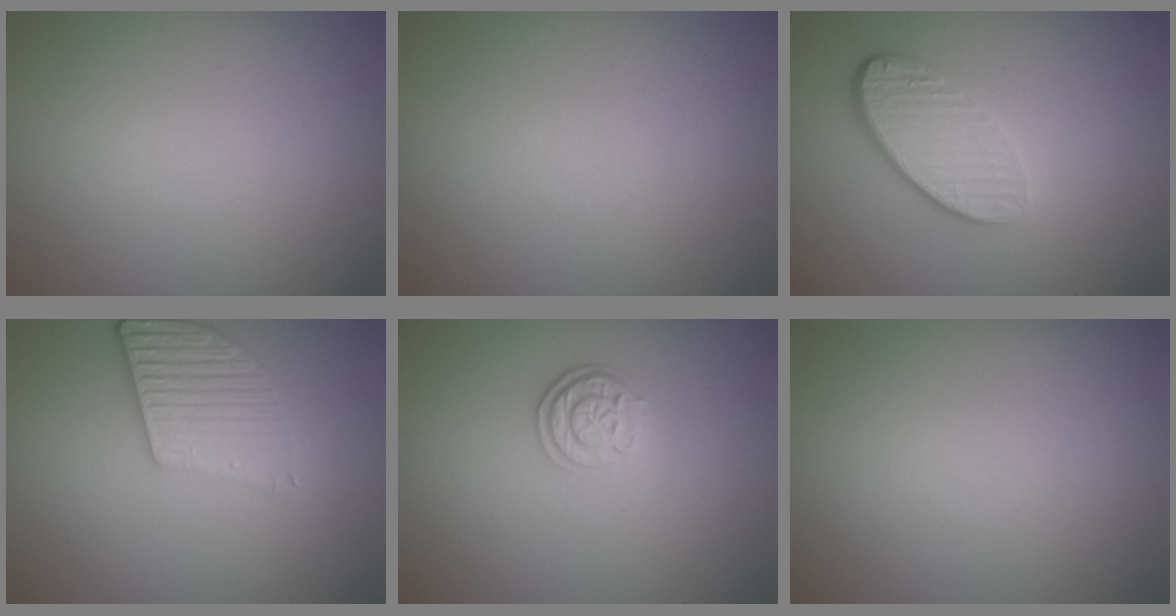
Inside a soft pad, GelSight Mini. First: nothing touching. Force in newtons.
{"total": 0.0}
{"total": 4.4, "press": 3.1, "slide": 3.1}
{"total": 5.2, "press": 3.8, "slide": 3.6}
{"total": 2.5, "press": 2.1, "slide": 1.4}
{"total": 0.0}